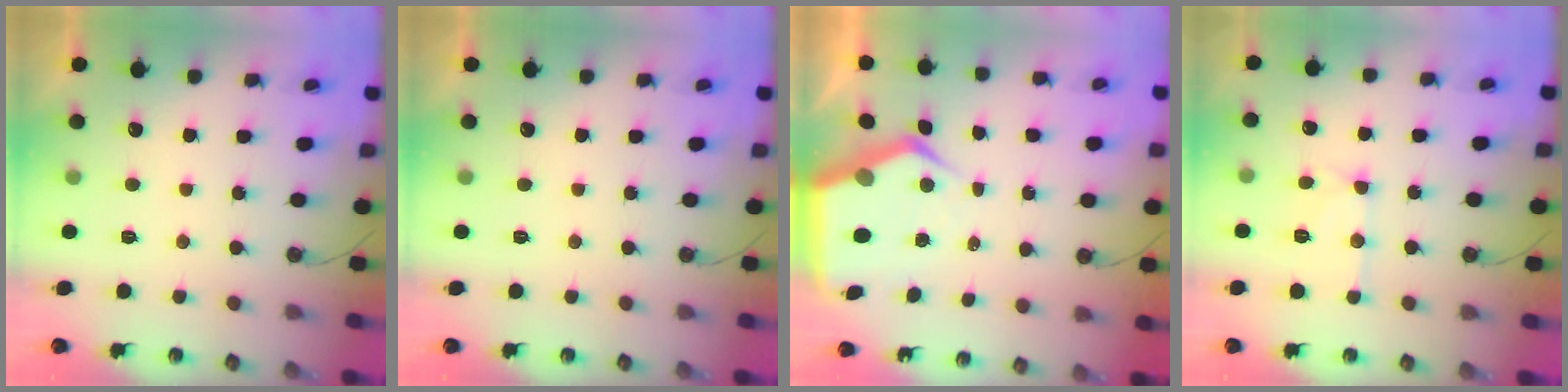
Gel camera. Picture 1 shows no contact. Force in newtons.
{"total": 0.0}
{"total": 8.0, "press": 7.9, "slide": 1.0}
{"total": 11.4, "press": 11.3, "slide": 1.1}